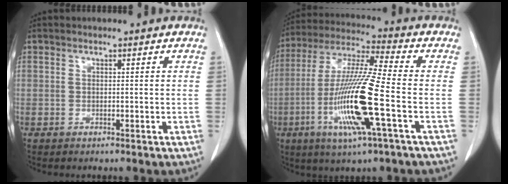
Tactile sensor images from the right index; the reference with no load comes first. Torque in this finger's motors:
{"motor_torque": [2.14, 0.00, 0.53, 0.21]}